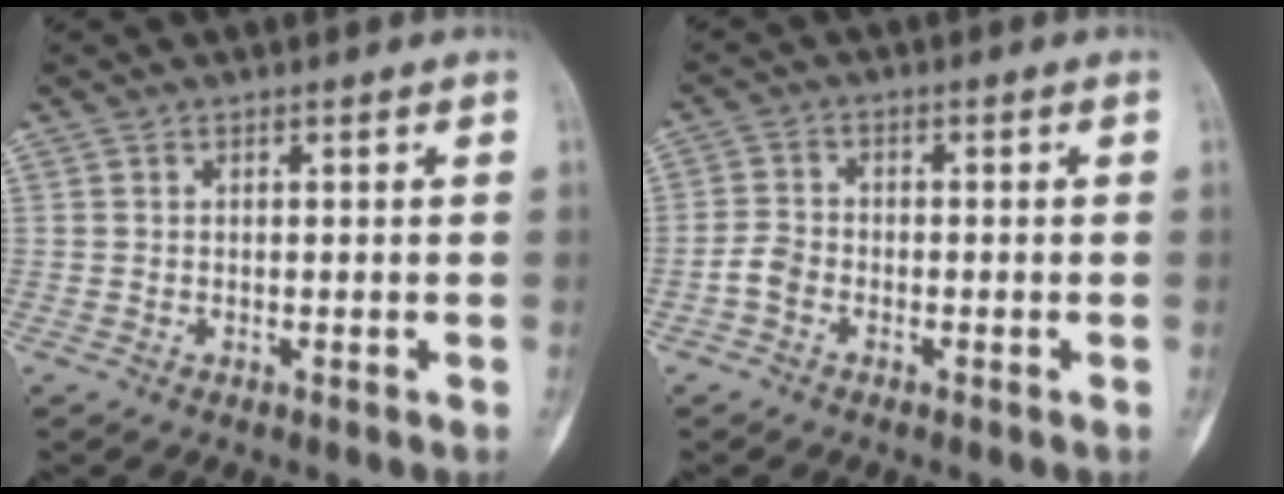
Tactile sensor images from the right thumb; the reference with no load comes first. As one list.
[{"total": 3.2, "force": [-1.5, 2.2, 1.8], "torque": [-0.035, 0.011, -0.035]}]